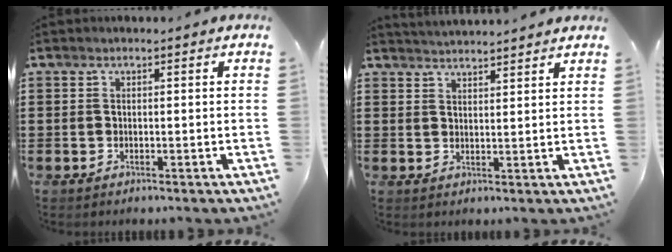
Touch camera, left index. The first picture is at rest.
{"total": 2.8, "force": [2.7, -0.5, -0.1], "torque": [-0.005, -0.010, 0.052]}